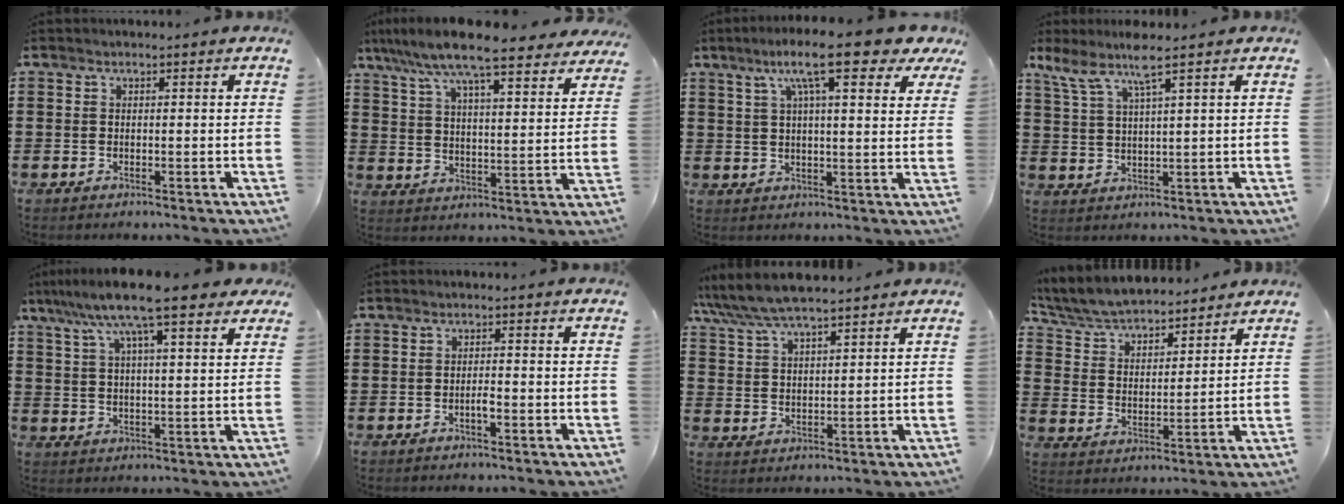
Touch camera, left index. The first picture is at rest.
{"total": 9.6, "force": [8.3, 0.4, 4.8], "torque": [-0.124, -0.041, 0.141]}
{"total": 11.4, "force": [7.1, 2.0, 8.7], "torque": [-0.164, -0.010, 0.117]}
{"total": 6.1, "force": [4.0, 0.4, 4.5], "torque": [-0.103, -0.007, 0.068]}
{"total": 11.4, "force": [8.3, 1.9, 7.5], "torque": [-0.162, -0.014, 0.142]}
{"total": 1.5, "force": [-0.8, 0.3, 1.2], "torque": [-0.025, 0.002, -0.014]}
{"total": 6.1, "force": [5.6, 1.1, 2.3], "torque": [-0.063, -0.017, 0.100]}
{"total": 6.6, "force": [6.3, 1.1, 1.6], "torque": [-0.060, -0.031, 0.110]}